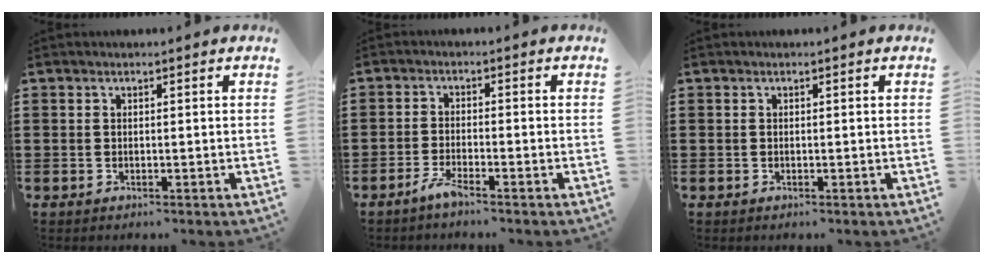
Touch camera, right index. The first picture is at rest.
{"total": 2.3, "force": [-2.0, -0.1, 1.2], "torque": [-0.027, -0.001, -0.039]}
{"total": 0.0}